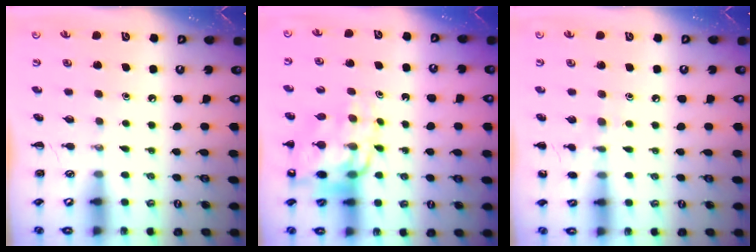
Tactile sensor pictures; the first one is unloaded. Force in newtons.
{"total": 13.8, "press": 13.4, "slide": 3.4}
{"total": 6.7, "press": 6.5, "slide": 1.9}